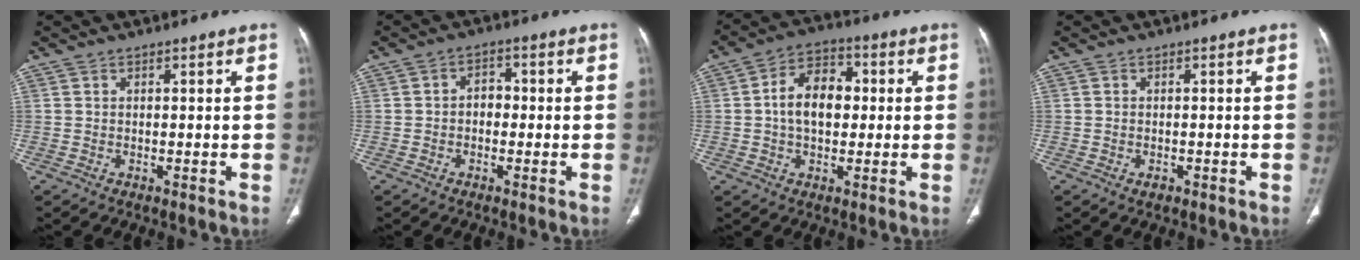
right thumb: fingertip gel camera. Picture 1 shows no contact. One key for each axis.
{"total": 3.2, "fx": -0.5, "fy": 2.5, "fz": 2.0, "tx": -0.014, "ty": 0.016, "tz": -0.016}
{"total": 10.0, "fx": 0.5, "fy": 6.7, "fz": 7.4, "tx": -0.110, "ty": 0.023, "tz": 0.000}
{"total": 1.1, "fx": -0.6, "fy": 0.7, "fz": 0.5, "tx": -0.005, "ty": 0.004, "tz": -0.009}